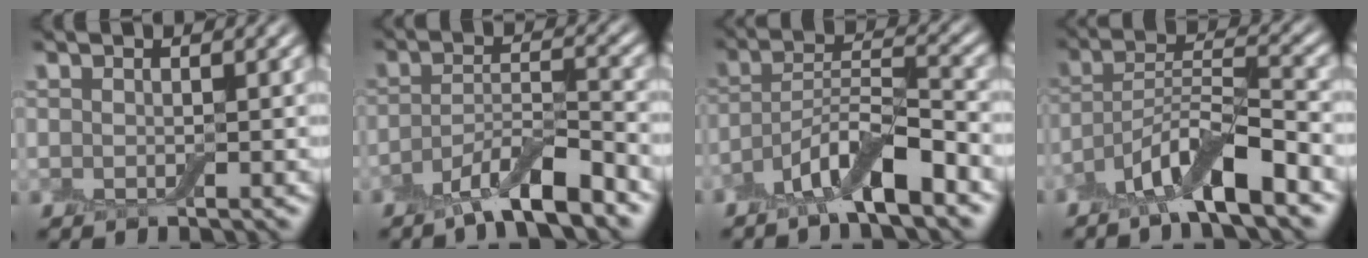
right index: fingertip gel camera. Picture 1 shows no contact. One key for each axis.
{"total": 6.0, "fx": -4.3, "fy": 1.3, "fz": 4.0, "tx": -0.067, "ty": -0.002, "tz": -0.079}
{"total": 6.3, "fx": -4.0, "fy": 1.4, "fz": 4.7, "tx": -0.085, "ty": 0.004, "tz": -0.078}
{"total": 7.0, "fx": -4.5, "fy": 1.3, "fz": 5.2, "tx": -0.094, "ty": 0.007, "tz": -0.087}